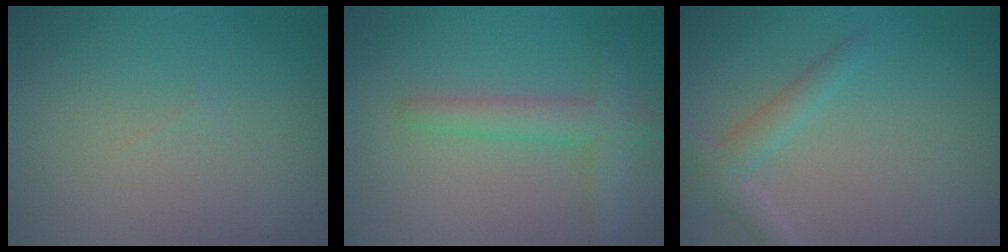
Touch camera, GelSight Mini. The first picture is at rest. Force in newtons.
{"total": 3.4, "press": 3.4, "slide": 0.1}
{"total": 2.5, "press": 2.5, "slide": 0.1}